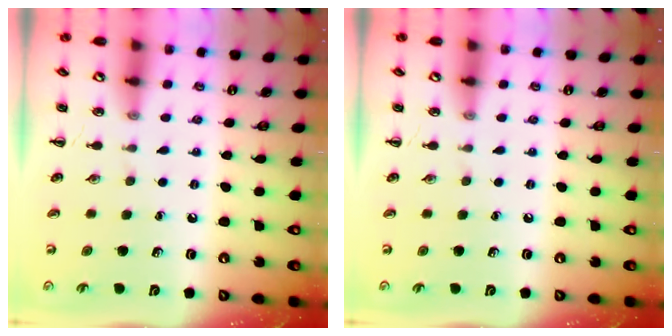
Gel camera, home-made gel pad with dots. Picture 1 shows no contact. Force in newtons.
{"total": 0.0}